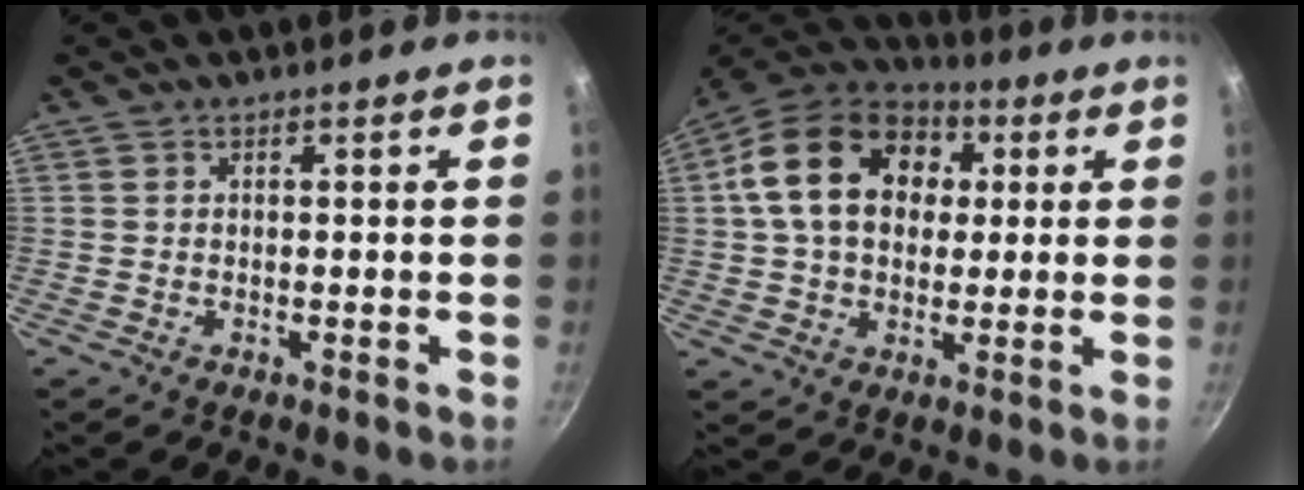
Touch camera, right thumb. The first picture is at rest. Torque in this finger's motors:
{"motor_torque": [0.22, 2.86, 1.81, 0.06, 0.39]}